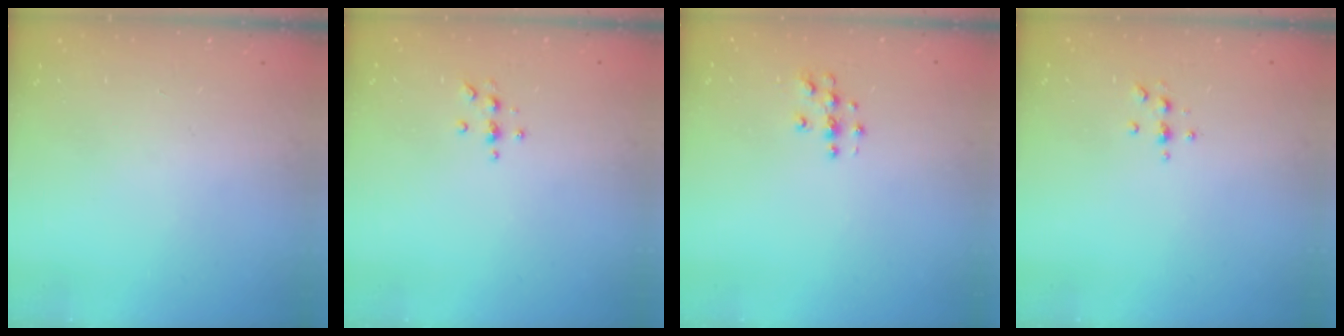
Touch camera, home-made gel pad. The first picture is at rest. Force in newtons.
{"total": 4.6, "press": 4.6, "slide": 0.6}
{"total": 3.8, "press": 3.8, "slide": 0.3}
{"total": 4.1, "press": 4.1, "slide": 0.5}